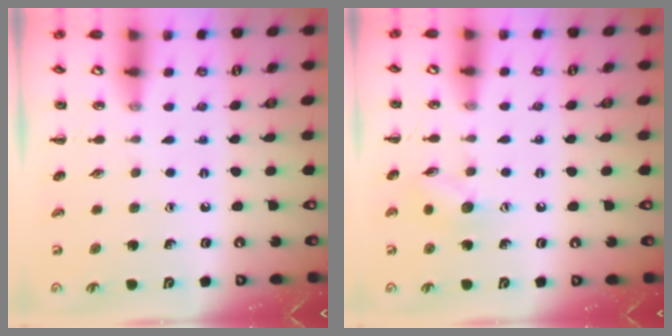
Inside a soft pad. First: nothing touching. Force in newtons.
{"total": 6.7, "press": 6.6, "slide": 1.2}